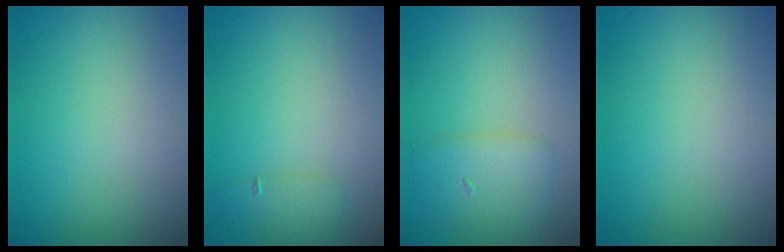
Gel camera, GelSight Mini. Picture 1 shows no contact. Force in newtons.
{"total": 1.4, "press": 1.4, "slide": 0.0}
{"total": 2.9, "press": 2.9, "slide": 0.1}
{"total": 0.0}